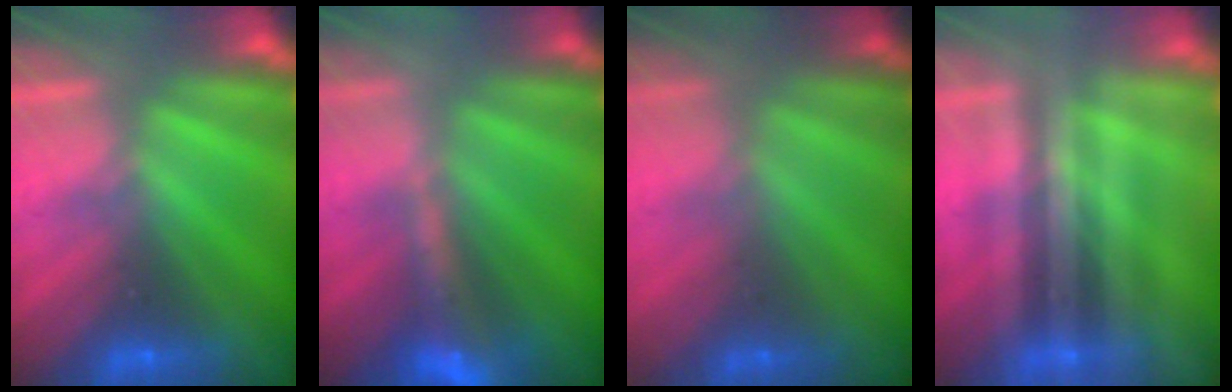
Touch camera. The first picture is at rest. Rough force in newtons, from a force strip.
{"total": 9.1}
{"total": 1.8}
{"total": 1.9}